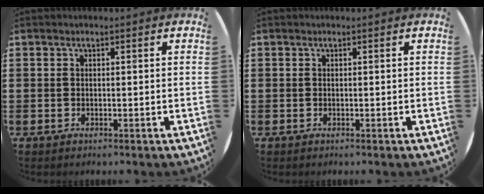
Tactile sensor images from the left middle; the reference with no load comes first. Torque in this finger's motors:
{"motor_torque": [0.00, 0.00, 0.00, 0.00]}